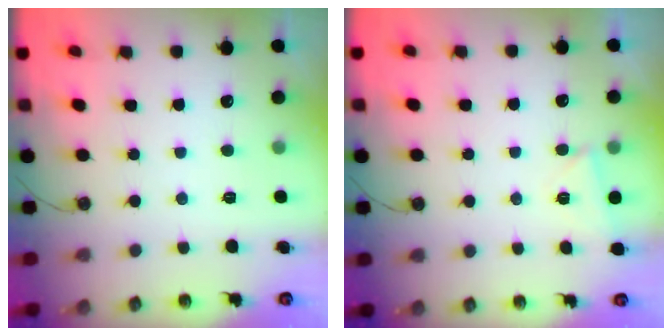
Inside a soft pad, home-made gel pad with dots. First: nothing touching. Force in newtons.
{"total": 2.7, "press": 2.7, "slide": 0.3}